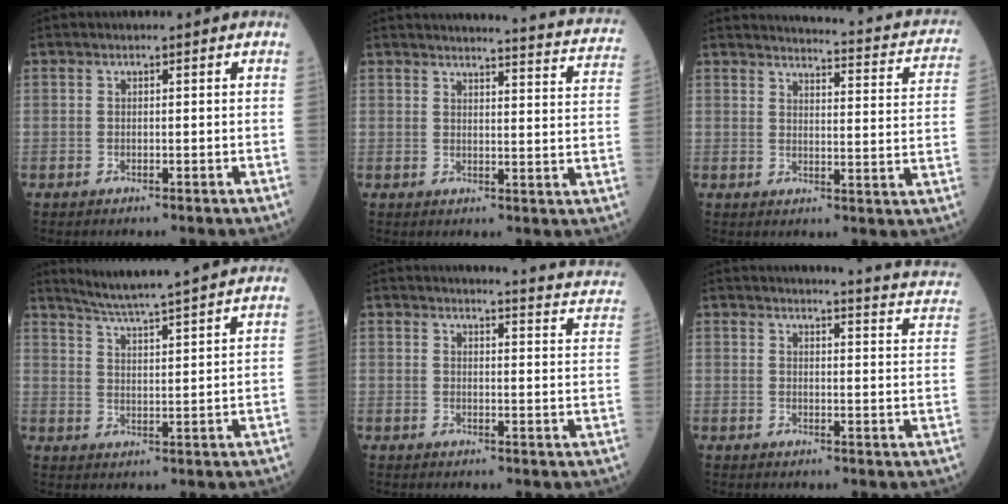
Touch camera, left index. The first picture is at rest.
{"total": 15.0, "force": [14.6, 0.3, 3.7], "torque": [-0.034, -0.076, 0.141]}
{"total": 16.2, "force": [14.6, 2.7, 6.3], "torque": [-0.062, -0.035, 0.142]}
{"total": 17.2, "force": [15.7, -0.9, 6.9], "torque": [-0.119, -0.011, 0.212]}
{"total": 12.9, "force": [12.4, 0.4, 3.6], "torque": [-0.031, -0.066, 0.113]}
{"total": 13.0, "force": [12.2, 0.4, 4.5], "torque": [-0.045, -0.054, 0.112]}